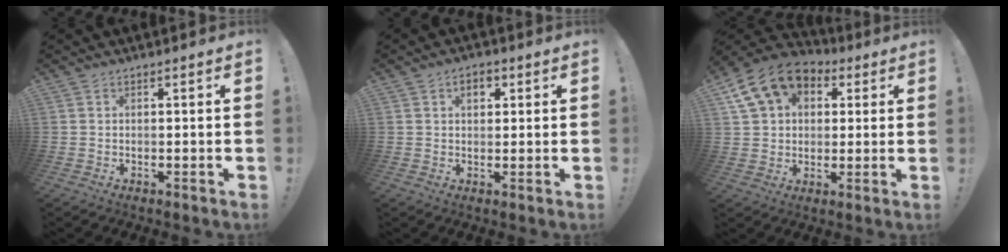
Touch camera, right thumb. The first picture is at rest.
{"total": 4.2, "force": [1.4, 2.7, 2.8], "torque": [-0.031, -0.001, 0.020]}
{"total": 14.4, "force": [6.4, 10.5, 7.4], "torque": [-0.116, -0.025, 0.125]}